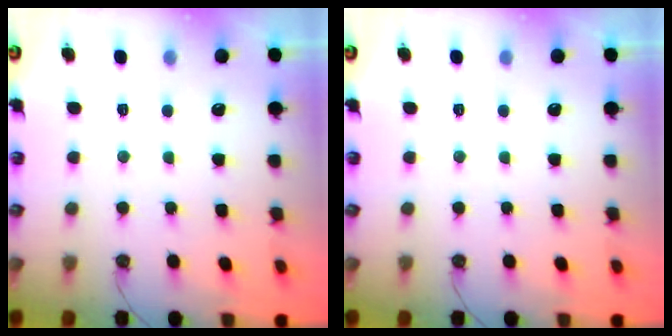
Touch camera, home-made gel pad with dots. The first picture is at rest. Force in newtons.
{"total": 0.0}